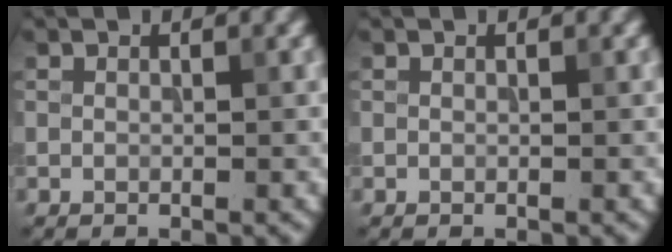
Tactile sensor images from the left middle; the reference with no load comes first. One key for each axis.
{"total": 0.0}